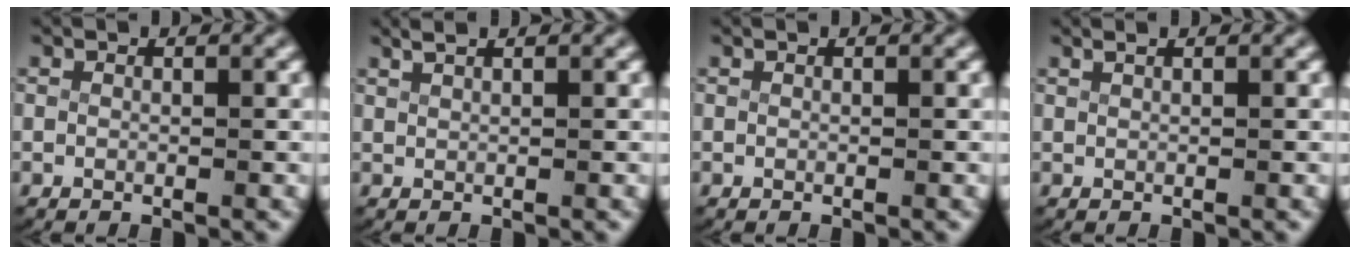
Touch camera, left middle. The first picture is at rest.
{"total": 1.4, "force": [1.2, 0.2, 0.7], "torque": [-0.012, 0.000, 0.025]}
{"total": 0.0}
{"total": 0.8, "force": [0.7, 0.0, 0.5], "torque": [-0.005, 0.001, 0.013]}